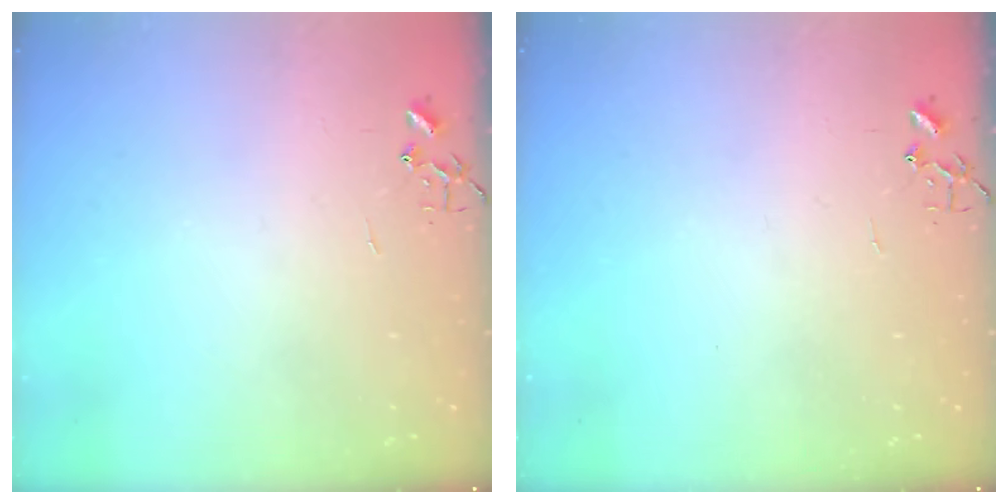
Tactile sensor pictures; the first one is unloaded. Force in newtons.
{"total": 0.0}